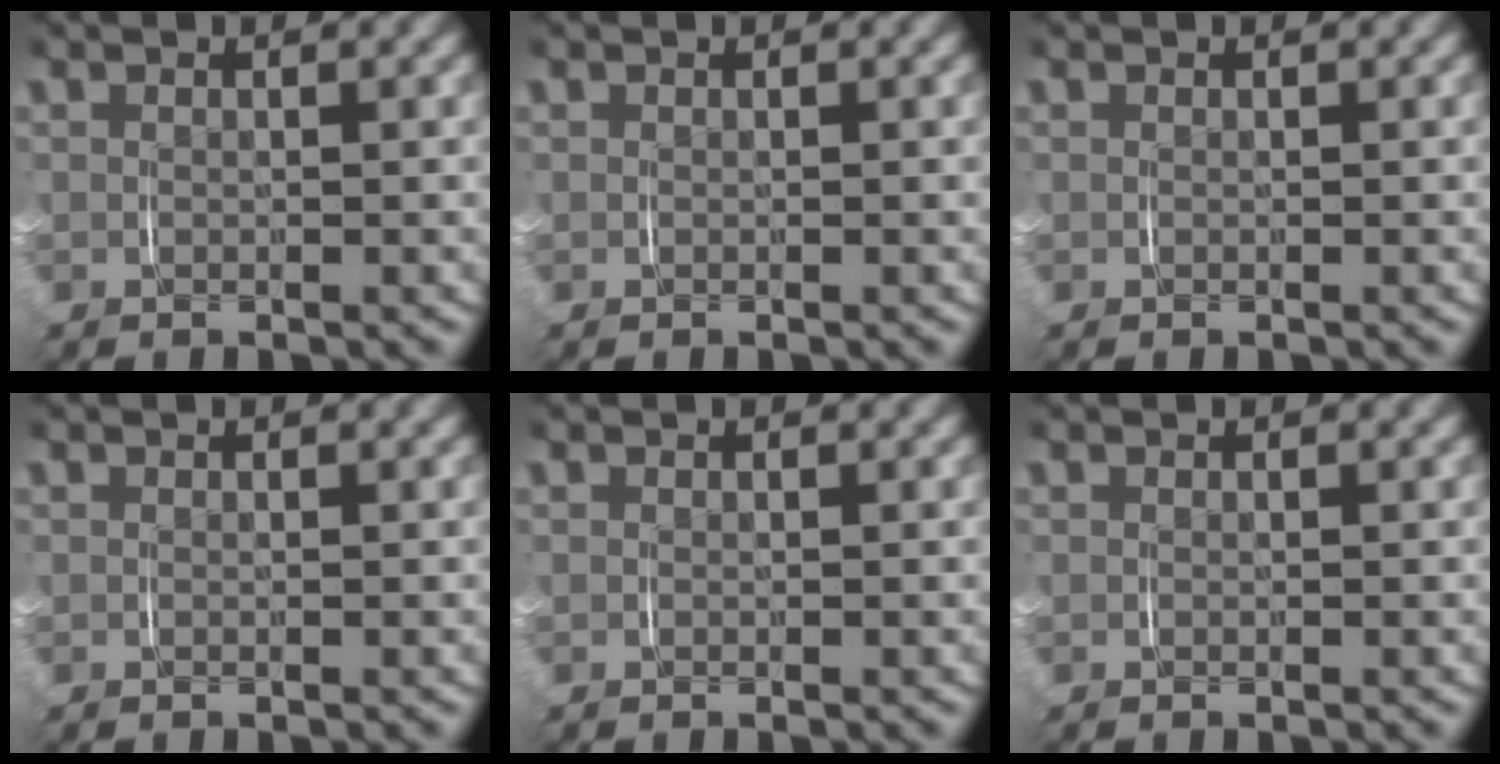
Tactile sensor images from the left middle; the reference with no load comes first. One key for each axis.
{"total": 0.0}
{"total": 0.0}
{"total": 0.0}
{"total": 0.0}
{"total": 0.0}